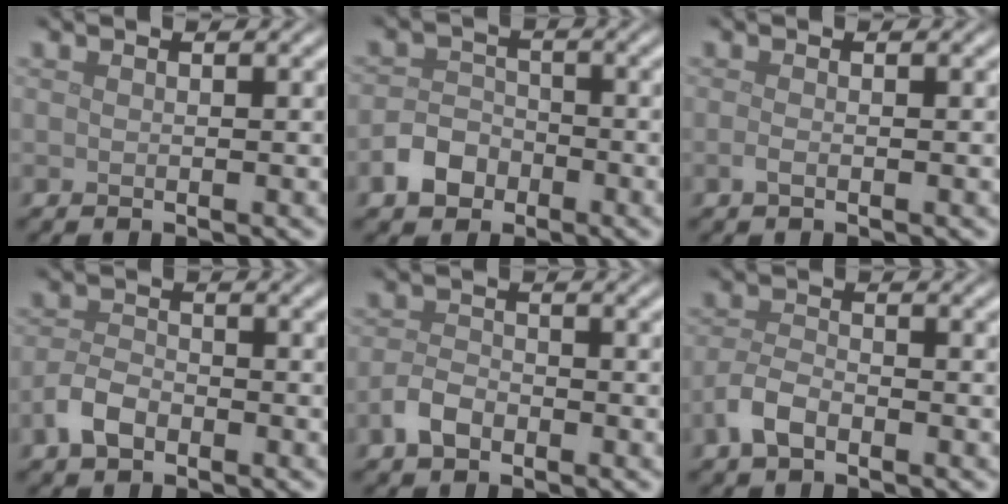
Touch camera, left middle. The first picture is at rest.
{"total": 3.1, "force": [-1.8, 2.3, 1.2], "torque": [-0.021, 0.005, -0.039]}
{"total": 0.8, "force": [-0.4, 0.3, 0.6], "torque": [-0.015, -0.002, -0.008]}
{"total": 2.7, "force": [-1.6, 1.5, 1.5], "torque": [-0.030, 0.004, -0.037]}
{"total": 2.2, "force": [-1.4, 1.3, 1.2], "torque": [-0.023, 0.003, -0.032]}
{"total": 2.6, "force": [-1.6, 1.2, 1.6], "torque": [-0.036, 0.003, -0.038]}